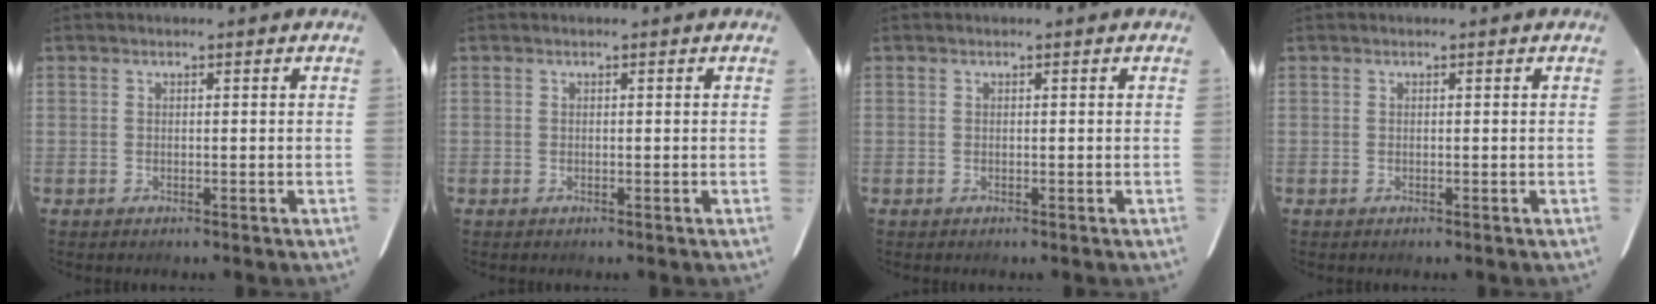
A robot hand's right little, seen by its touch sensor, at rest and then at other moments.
{"total": 0.0}
{"total": 0.0}
{"total": 0.0}